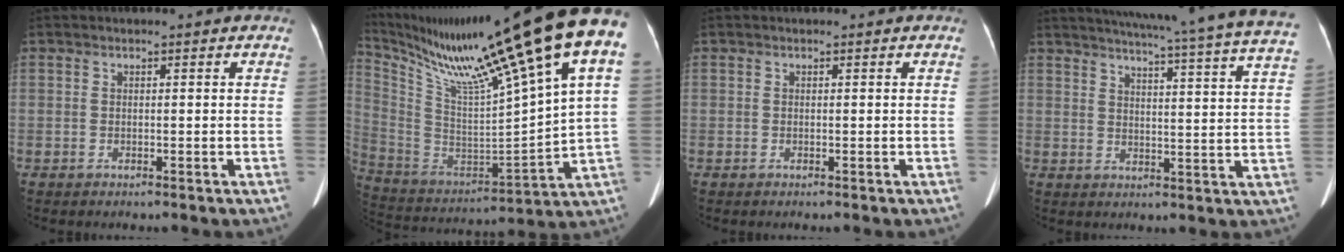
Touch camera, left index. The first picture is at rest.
{"total": 29.4, "force": [20.0, -0.1, 21.6], "torque": [-0.380, -0.028, 0.326]}
{"total": 0.0}
{"total": 25.4, "force": [22.5, -0.9, 11.6], "torque": [-0.175, -0.057, 0.265]}